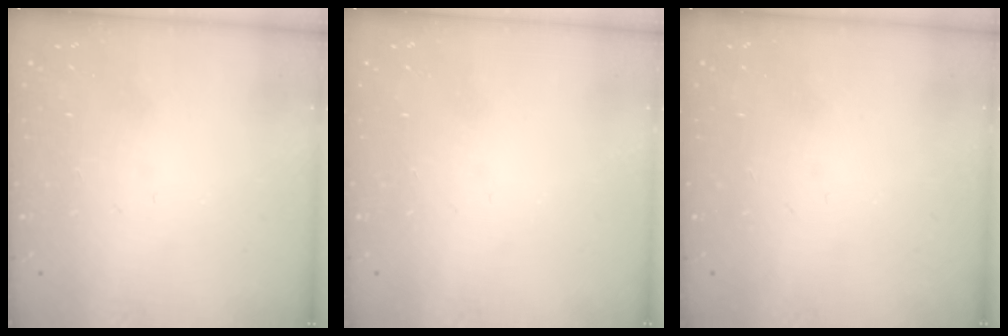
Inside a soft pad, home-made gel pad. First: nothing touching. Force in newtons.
{"total": 0.0}
{"total": 0.0}